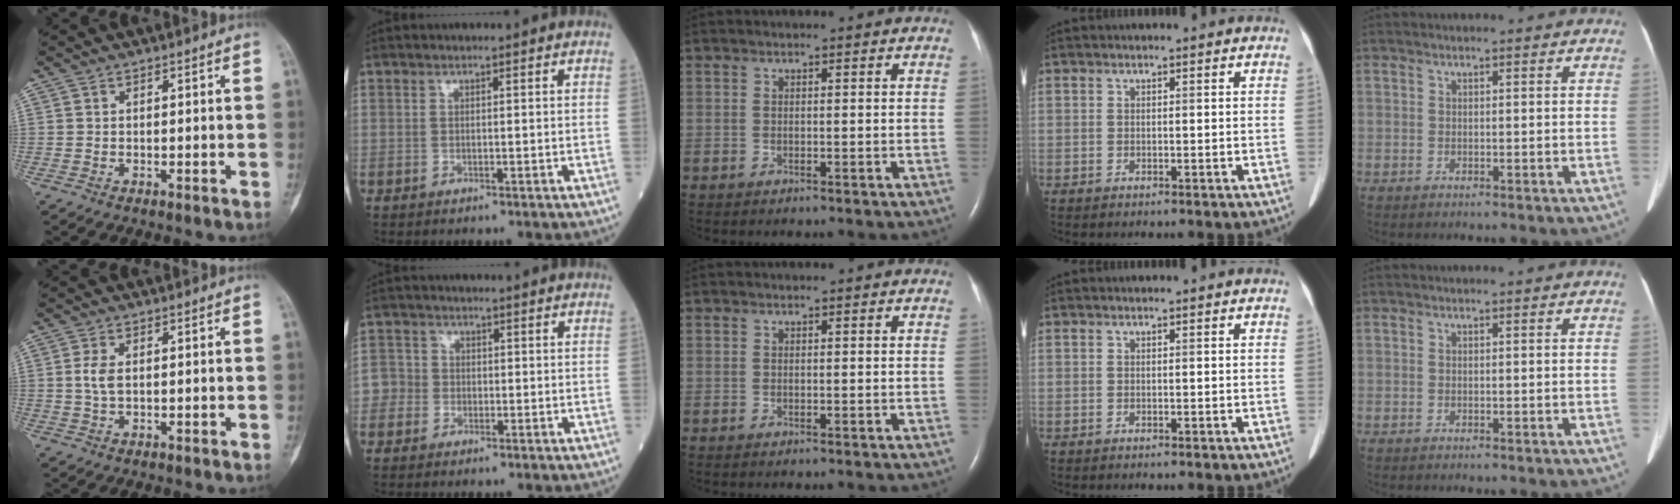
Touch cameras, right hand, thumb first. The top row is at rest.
{"thumb": {"total": 3.0, "force": [0.4, 1.6, 2.5], "torque": [-0.055, 0.002, 0.009]}, "index": {"total": 2.9, "force": [-1.0, 2.7, 0.2], "torque": [0.001, 0.011, -0.029]}}